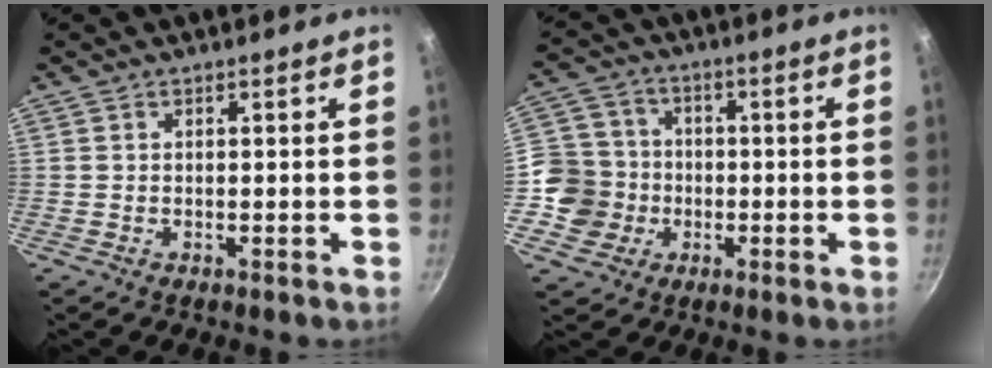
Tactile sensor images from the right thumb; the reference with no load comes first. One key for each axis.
{"total": 9.5, "fx": -2.0, "fy": 9.0, "fz": 2.2, "tx": -0.006, "ty": 0.029, "tz": -0.050}